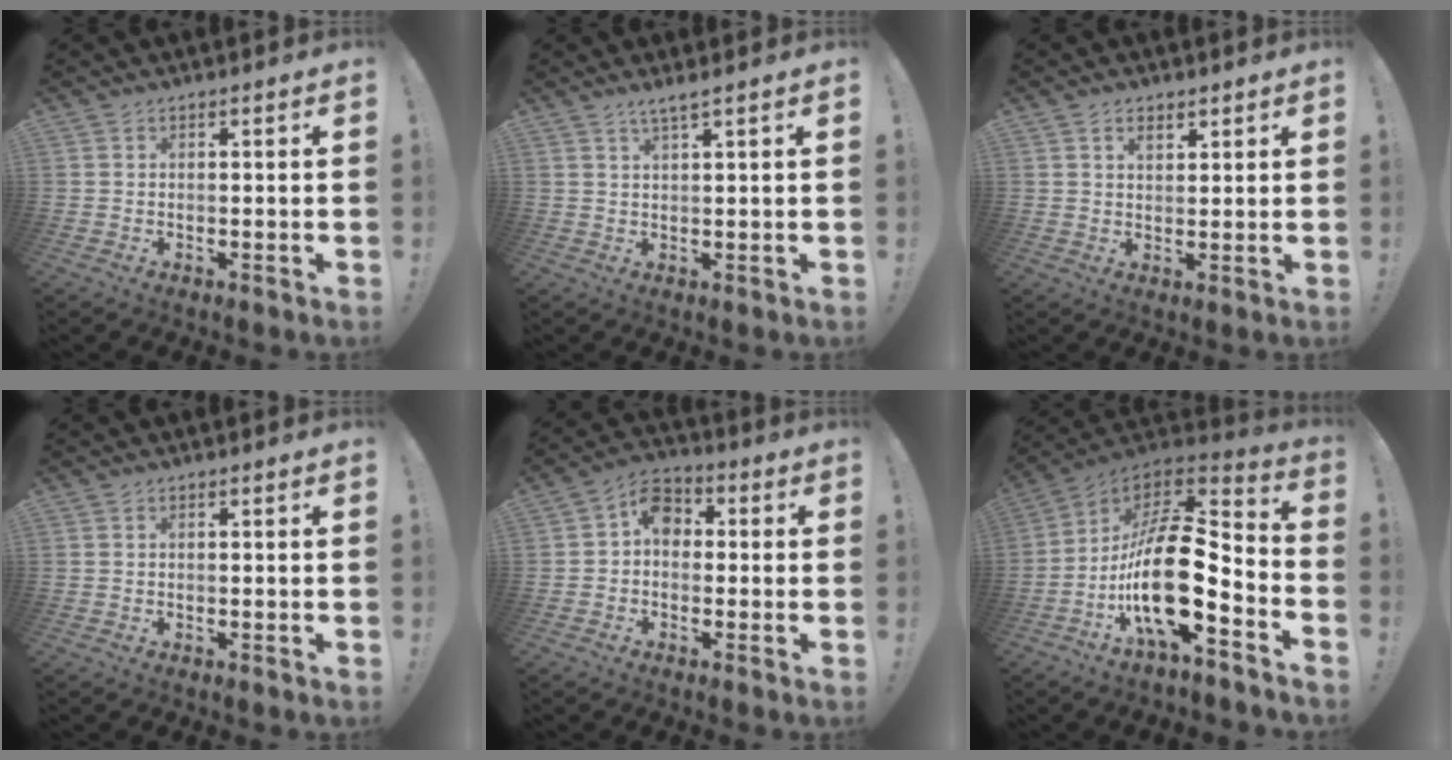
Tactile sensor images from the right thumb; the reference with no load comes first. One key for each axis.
{"total": 2.7, "fx": 1.9, "fy": -0.2, "fz": 1.9, "tx": -0.035, "ty": -0.007, "tz": 0.031}
{"total": 2.9, "fx": 1.9, "fy": 1.7, "fz": 1.4, "tx": -0.016, "ty": -0.007, "tz": 0.031}
{"total": 0.0}
{"total": 7.6, "fx": 0.6, "fy": 5.9, "fz": 4.8, "tx": -0.083, "ty": 0.020, "tz": 0.017}
{"total": 21.7, "fx": -5.2, "fy": 8.5, "fz": 19.3, "tx": -0.366, "ty": 0.016, "tz": -0.086}